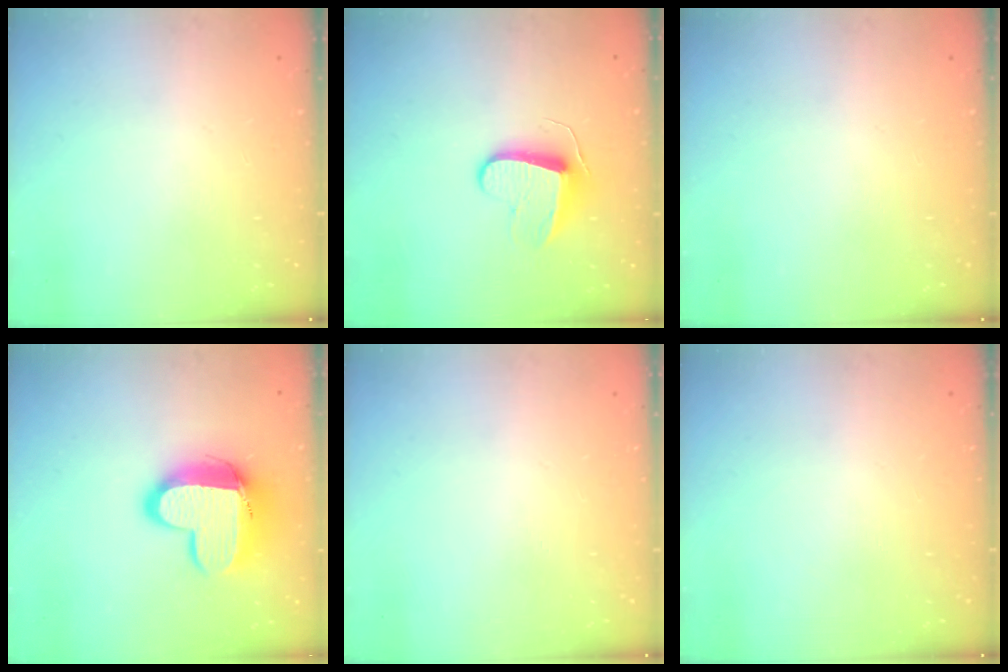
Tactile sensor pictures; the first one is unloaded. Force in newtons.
{"total": 9.3, "press": 9.3, "slide": 0.6}
{"total": 0.0}
{"total": 14.3, "press": 14.3, "slide": 1.2}
{"total": 0.0}
{"total": 0.0}